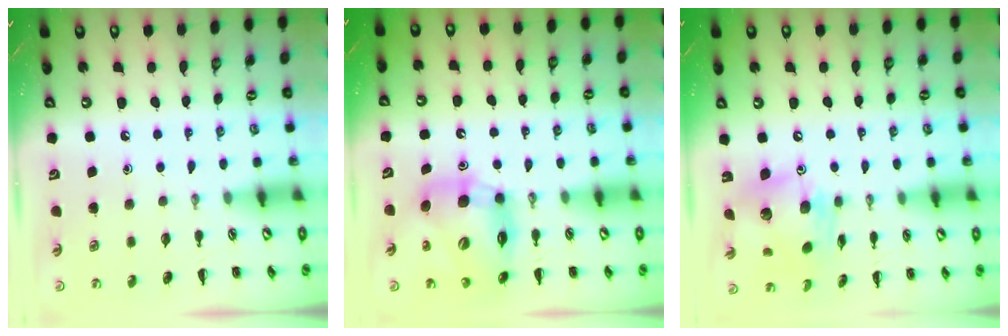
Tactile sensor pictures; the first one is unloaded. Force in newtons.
{"total": 12.9, "press": 12.4, "slide": 3.5}
{"total": 12.9, "press": 12.8, "slide": 1.6}